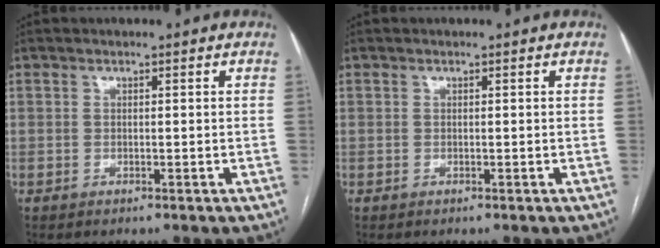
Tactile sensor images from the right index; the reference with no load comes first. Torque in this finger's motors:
{"motor_torque": [0.00, 0.00, 0.00, 0.00]}